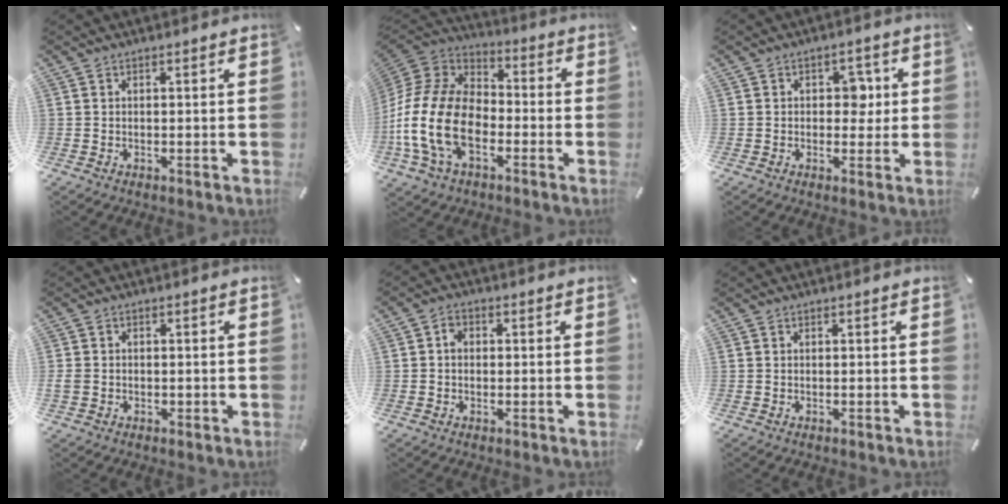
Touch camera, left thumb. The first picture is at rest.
{"total": 19.5, "force": [-7.3, 12.5, 13.1], "torque": [-0.285, 0.036, -0.130]}
{"total": 5.4, "force": [0.5, 3.8, 3.8], "torque": [-0.037, -0.004, -0.003]}
{"total": 2.3, "force": [-0.7, 2.0, 0.9], "torque": [-0.016, 0.004, -0.015]}
{"total": 2.4, "force": [-0.2, 1.9, 1.4], "torque": [-0.026, 0.008, -0.005]}
{"total": 0.0}